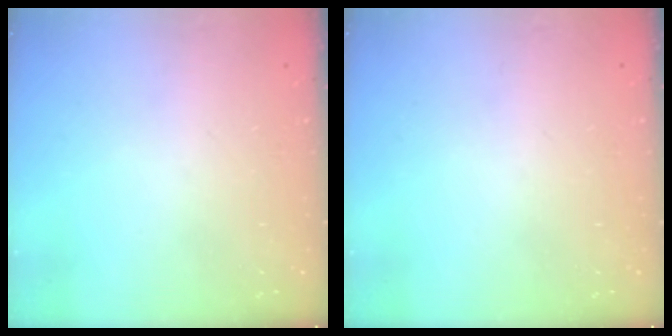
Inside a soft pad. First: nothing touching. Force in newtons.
{"total": 0.0}